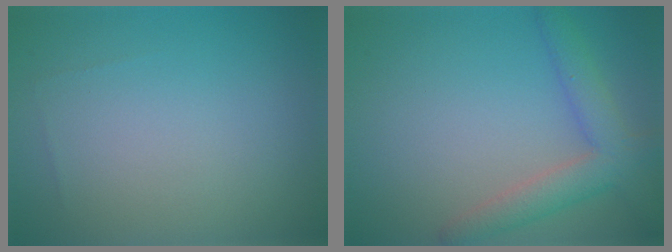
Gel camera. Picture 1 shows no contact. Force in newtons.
{"total": 4.2, "press": 4.2, "slide": 0.2}